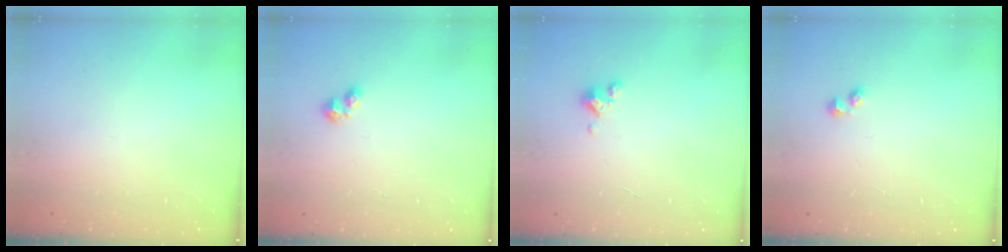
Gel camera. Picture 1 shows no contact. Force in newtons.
{"total": 2.7, "press": 2.7, "slide": 0.5}
{"total": 2.5, "press": 2.5, "slide": 0.3}
{"total": 1.8, "press": 1.7, "slide": 0.6}